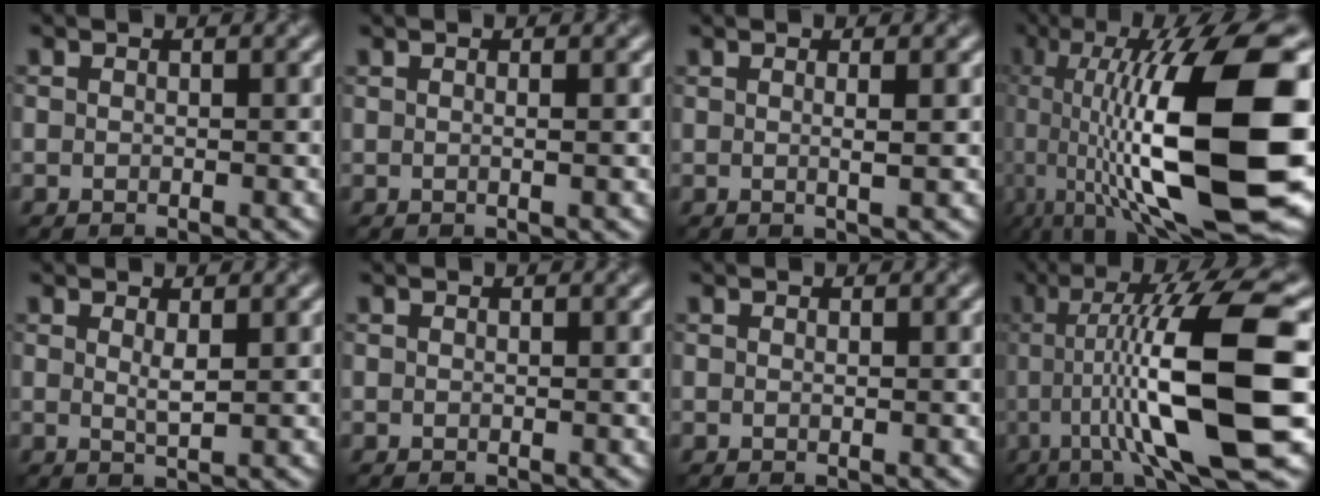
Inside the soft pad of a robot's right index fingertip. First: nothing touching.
{"total": 1.4, "force": [0.3, 0.6, 1.3], "torque": [-0.011, 0.000, -0.007]}
{"total": 2.1, "force": [0.3, 0.6, 1.9], "torque": [-0.026, 0.002, -0.005]}
{"total": 18.5, "force": [0.4, 6.7, 17.3], "torque": [-0.281, 0.020, 0.001]}
{"total": 1.2, "force": [0.5, 0.1, 1.1], "torque": [-0.021, -0.005, 0.008]}
{"total": 0.0}
{"total": 0.0}
{"total": 13.7, "force": [-0.3, 2.5, 13.5], "torque": [-0.198, 0.014, -0.008]}